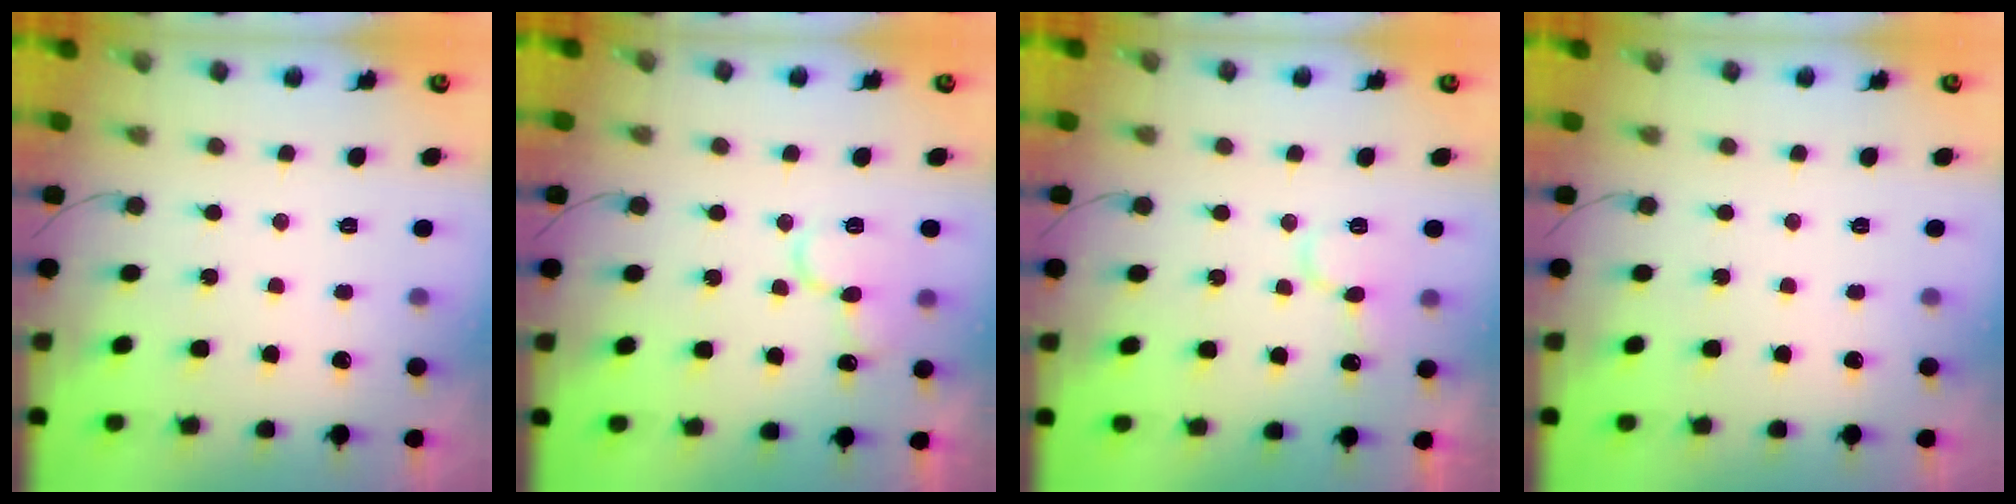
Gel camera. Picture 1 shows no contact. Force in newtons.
{"total": 11.3, "press": 11.2, "slide": 1.5}
{"total": 9.2, "press": 9.1, "slide": 1.4}
{"total": 0.0}